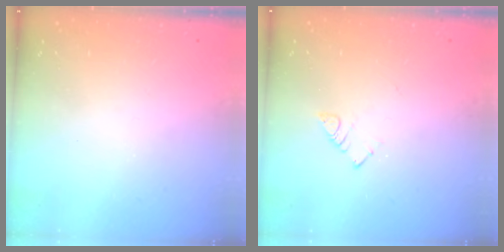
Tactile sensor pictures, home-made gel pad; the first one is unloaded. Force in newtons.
{"total": 2.8, "press": 2.8, "slide": 0.5}